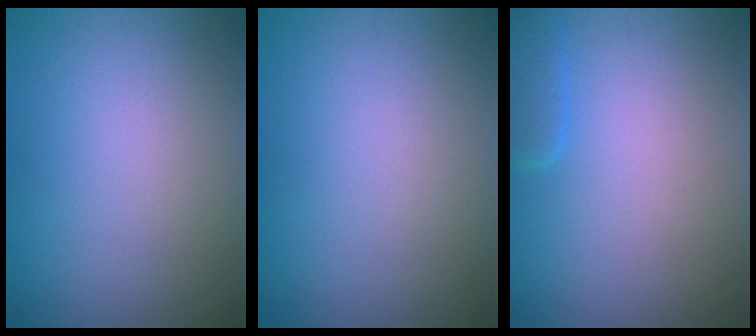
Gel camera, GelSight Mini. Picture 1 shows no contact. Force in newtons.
{"total": 0.0}
{"total": 1.9, "press": 1.9, "slide": 0.1}